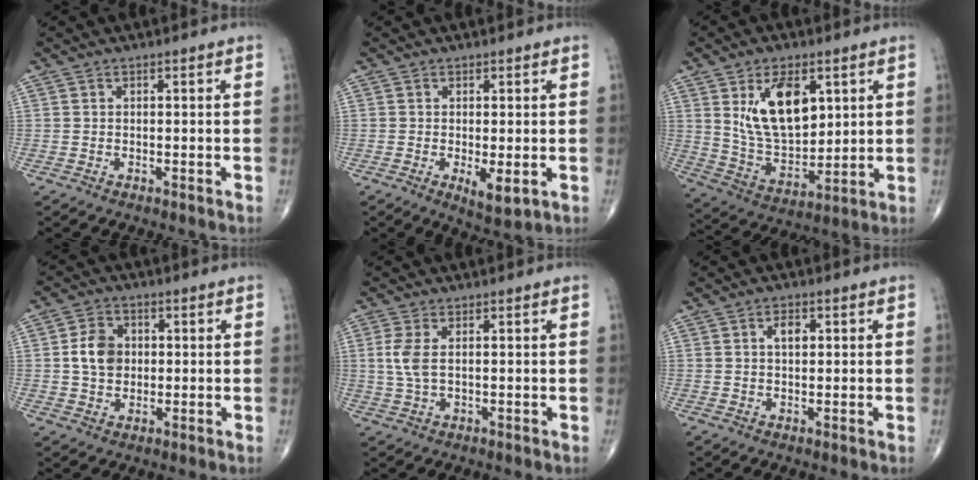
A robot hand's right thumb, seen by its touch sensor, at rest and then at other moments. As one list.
[{"total": 4.5, "force": [-1.0, 1.6, 4.1], "torque": [-0.063, -0.015, -0.012]}, {"total": 14.9, "force": [5.2, 8.2, 11.3], "torque": [-0.173, -0.031, 0.112]}, {"total": 6.7, "force": [0.6, 5.3, 4.1], "torque": [-0.058, 0.003, 0.007]}, {"total": 4.2, "force": [0.8, 2.0, 3.7], "torque": [-0.098, 0.002, 0.021]}, {"total": 3.0, "force": [0.9, 1.7, 2.3], "torque": [-0.033, 0.000, 0.014]}]